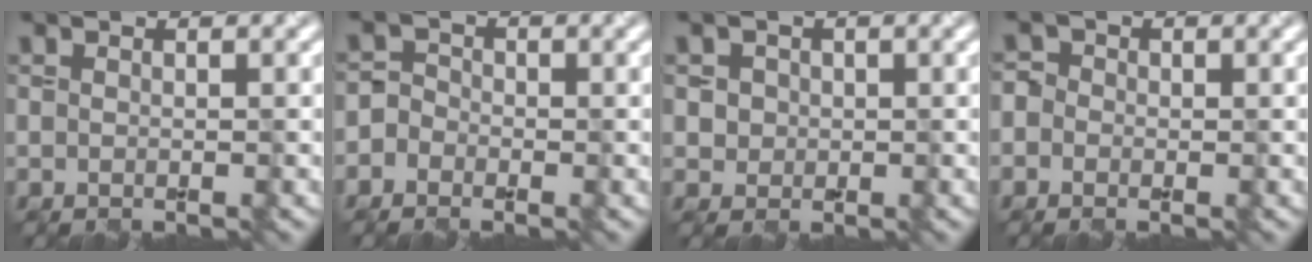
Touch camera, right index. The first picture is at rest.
{"total": 2.2, "force": [-1.2, 1.9, 0.3], "torque": [0.017, 0.014, -0.031]}
{"total": 2.0, "force": [0.4, 1.8, 0.6], "torque": [-0.006, 0.004, 0.017]}
{"total": 2.2, "force": [0.0, 2.1, 0.6], "torque": [0.011, 0.009, -0.027]}